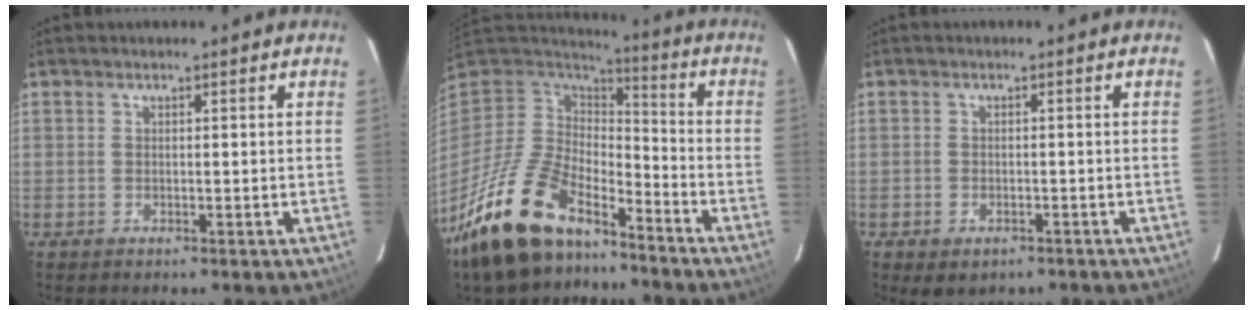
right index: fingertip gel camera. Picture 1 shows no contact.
{"total": 20.8, "force": [-15.0, 8.6, 11.5], "torque": [-0.246, -0.027, -0.273]}
{"total": 2.6, "force": [-1.6, 1.7, 1.2], "torque": [-0.025, -0.006, -0.023]}